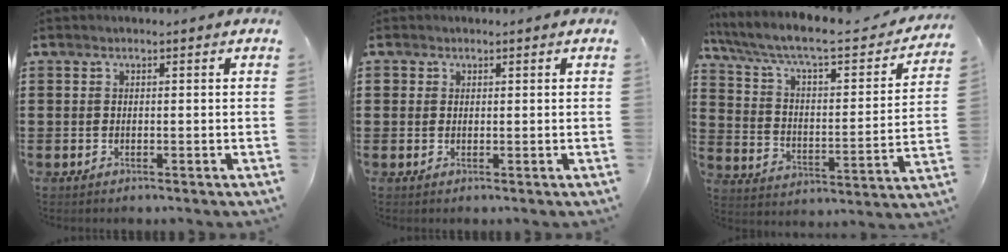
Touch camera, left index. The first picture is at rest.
{"total": 1.0, "force": [0.5, 0.9, 0.2], "torque": [-0.006, 0.005, 0.010]}
{"total": 7.4, "force": [5.8, 1.2, 4.4], "torque": [-0.111, -0.044, 0.092]}